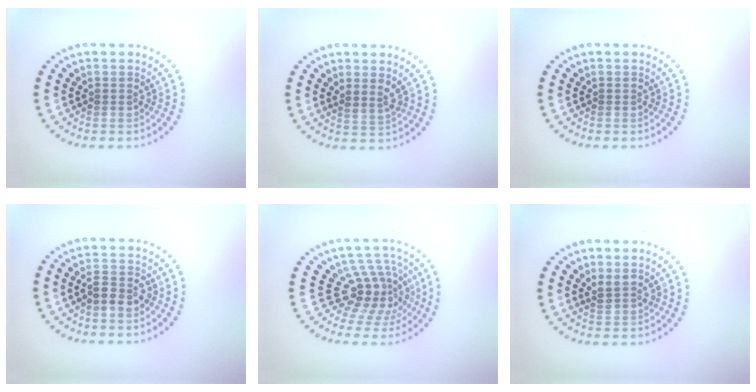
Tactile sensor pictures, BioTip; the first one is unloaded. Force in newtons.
{"total": 1.7, "press": 1.3, "slide": 1.1}
{"total": 0.0}
{"total": 2.1, "press": 2.0, "slide": 0.4}
{"total": 4.3, "press": 3.1, "slide": 3.0}
{"total": 1.4, "press": 1.2, "slide": 0.7}